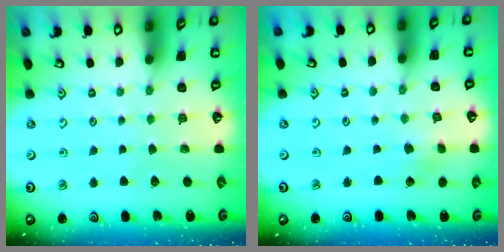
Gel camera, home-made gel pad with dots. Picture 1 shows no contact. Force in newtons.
{"total": 1.3, "press": 1.3, "slide": 0.1}